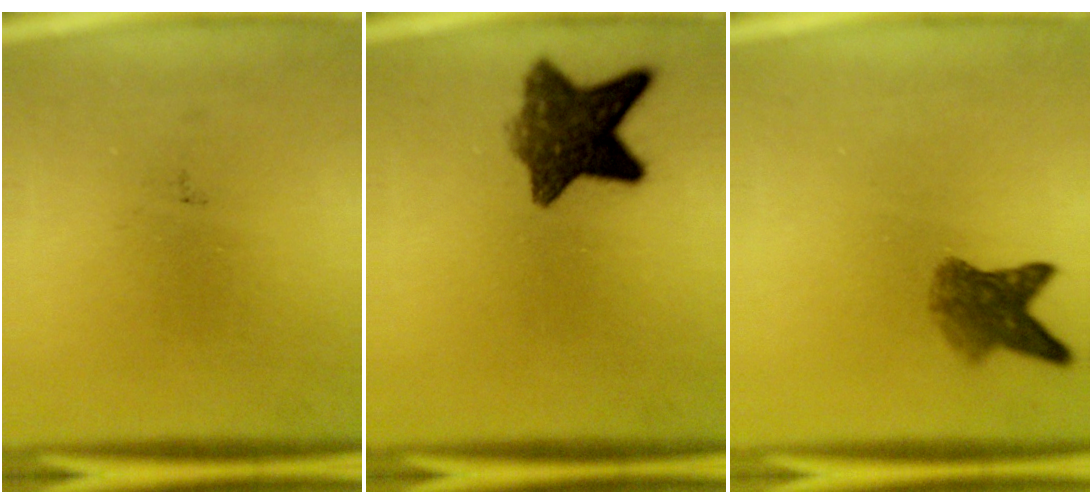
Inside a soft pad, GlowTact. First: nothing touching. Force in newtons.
{"total": 8.9}
{"total": 4.9}